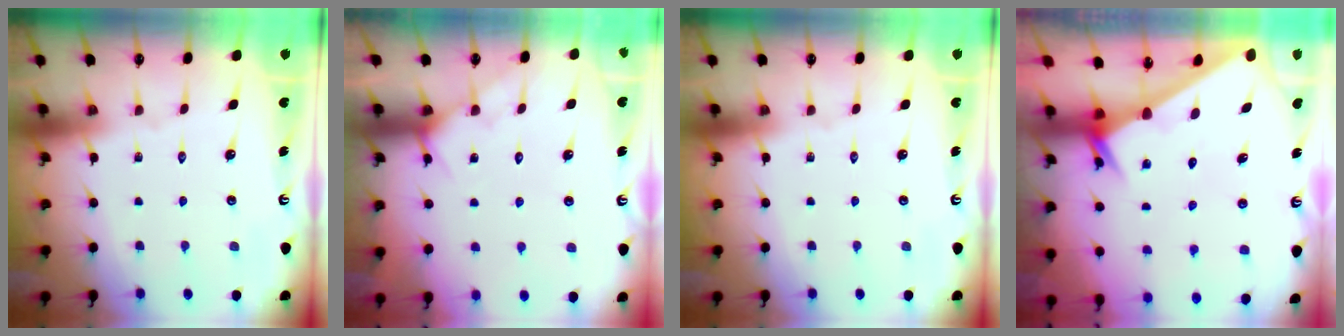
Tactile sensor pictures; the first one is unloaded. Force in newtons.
{"total": 6.4, "press": 6.4, "slide": 0.6}
{"total": 0.0}
{"total": 2.6, "press": 2.6, "slide": 0.1}